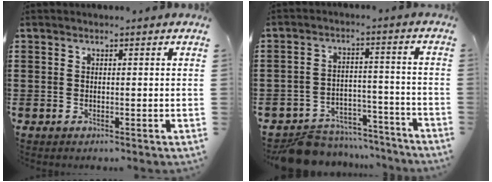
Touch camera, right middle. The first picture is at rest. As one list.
[{"total": 7.9, "force": [-7.6, 1.9, 1.1], "torque": [-0.011, 0.030, -0.146]}]